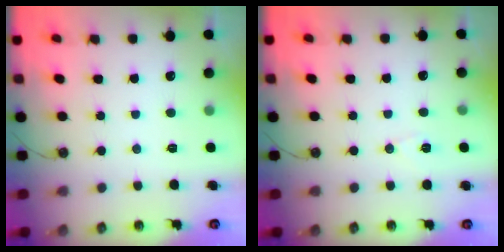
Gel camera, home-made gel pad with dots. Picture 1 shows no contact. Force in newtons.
{"total": 5.6, "press": 5.0, "slide": 2.5}